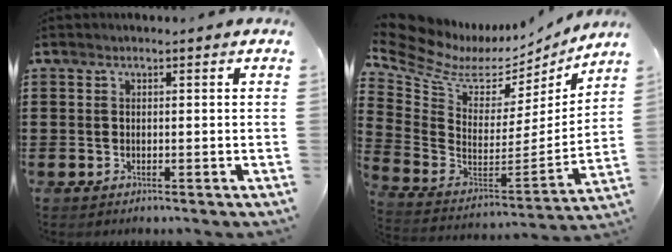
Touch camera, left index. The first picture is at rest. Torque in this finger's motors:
{"motor_torque": [1.43, -0.71, 0.03, 0.00]}